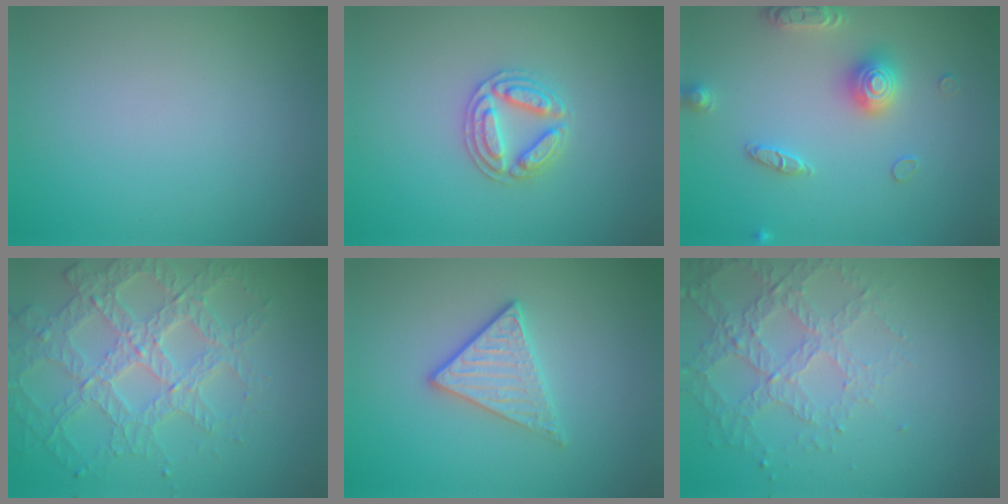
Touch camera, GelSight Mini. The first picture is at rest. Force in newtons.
{"total": 2.8, "press": 2.7, "slide": 0.5}
{"total": 3.2, "press": 3.2, "slide": 0.5}
{"total": 4.5, "press": 4.3, "slide": 1.2}
{"total": 2.8, "press": 2.5, "slide": 1.2}
{"total": 4.2, "press": 3.1, "slide": 2.9}